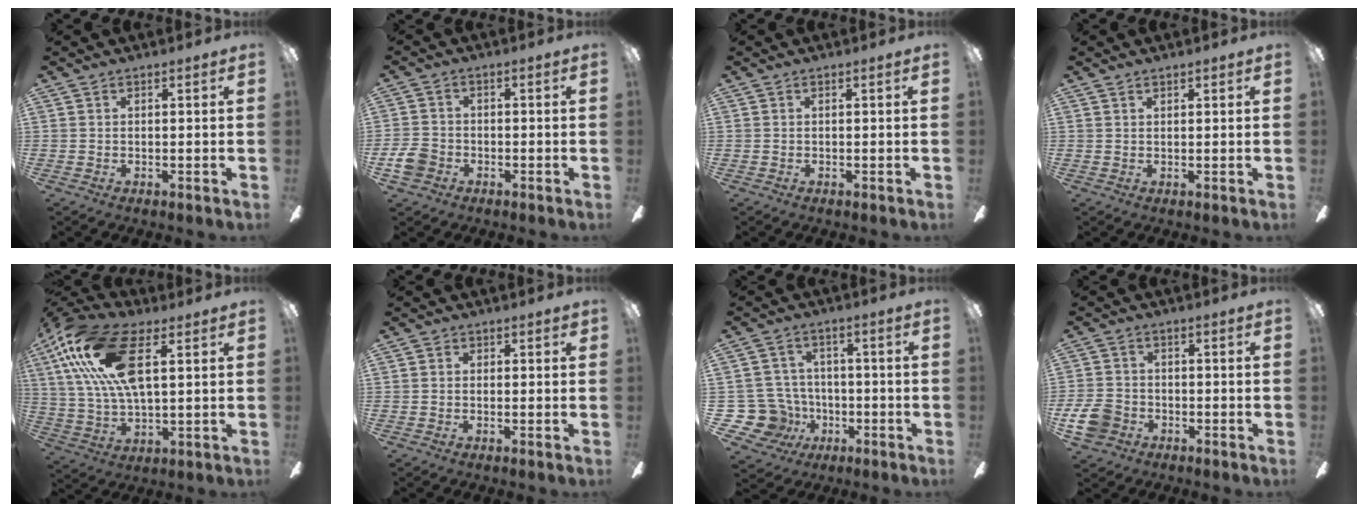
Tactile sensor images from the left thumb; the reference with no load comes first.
{"total": 5.3, "force": [-2.3, 4.2, 2.4], "torque": [-0.054, 0.014, -0.042]}
{"total": 0.0}
{"total": 0.9, "force": [0.8, 0.3, 0.3], "torque": [-0.006, 0.000, 0.014]}
{"total": 22.2, "force": [8.3, 10.6, 17.6], "torque": [-0.371, -0.004, 0.142]}
{"total": 1.3, "force": [-0.1, 1.1, 0.8], "torque": [-0.014, 0.008, -0.004]}
{"total": 13.6, "force": [-4.1, 12.0, 5.0], "torque": [-0.136, 0.028, -0.067]}
{"total": 7.5, "force": [-3.2, 5.9, 3.4], "torque": [-0.084, 0.026, -0.057]}